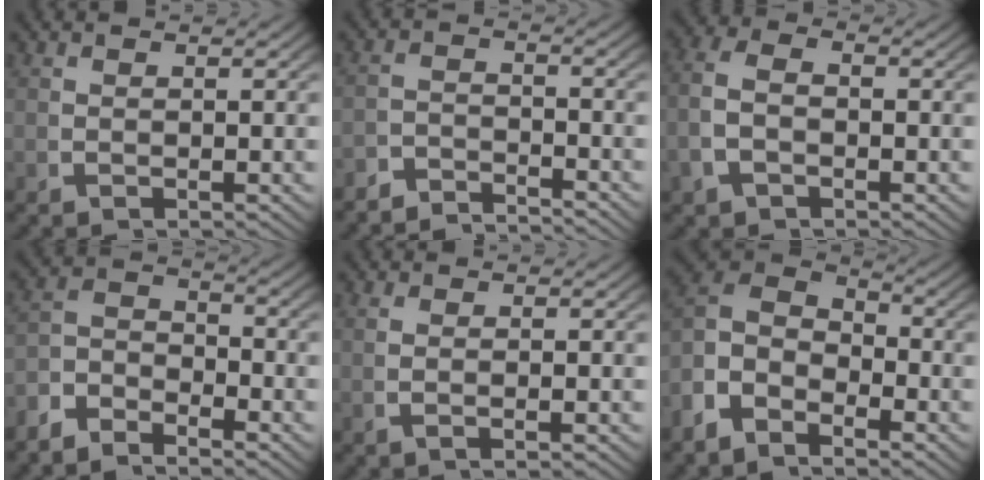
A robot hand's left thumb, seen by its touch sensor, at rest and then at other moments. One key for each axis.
{"total": 4.0, "fx": -4.0, "fy": 0.4, "fz": 0.0, "tx": 0.012, "ty": -0.010, "tz": -0.074}
{"total": 3.7, "fx": -0.5, "fy": 2.6, "fz": 2.6, "tx": -0.070, "ty": -0.002, "tz": -0.008}
{"total": 3.5, "fx": -2.0, "fy": 2.3, "fz": 1.7, "tx": -0.015, "ty": -0.007, "tz": -0.047}
{"total": 1.0, "fx": 0.2, "fy": 0.0, "fz": 1.0, "tx": -0.023, "ty": 0.005, "tz": 0.005}
{"total": 8.1, "fx": 1.2, "fy": 6.1, "fz": 5.1, "tx": -0.099, "ty": 0.008, "tz": -0.002}